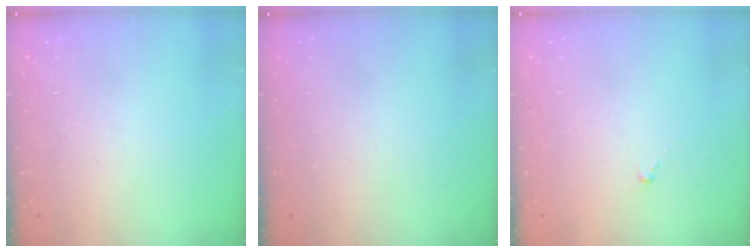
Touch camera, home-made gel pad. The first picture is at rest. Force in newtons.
{"total": 0.0}
{"total": 0.0}